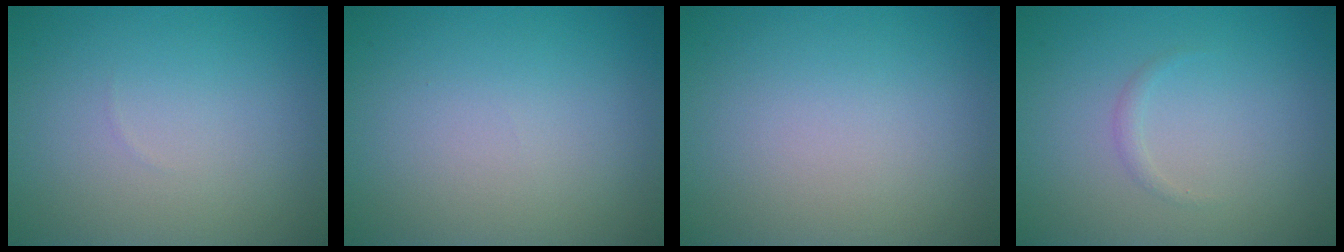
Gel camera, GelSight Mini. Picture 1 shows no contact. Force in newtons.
{"total": 0.0}
{"total": 0.0}
{"total": 0.6, "press": 0.6, "slide": 0.0}